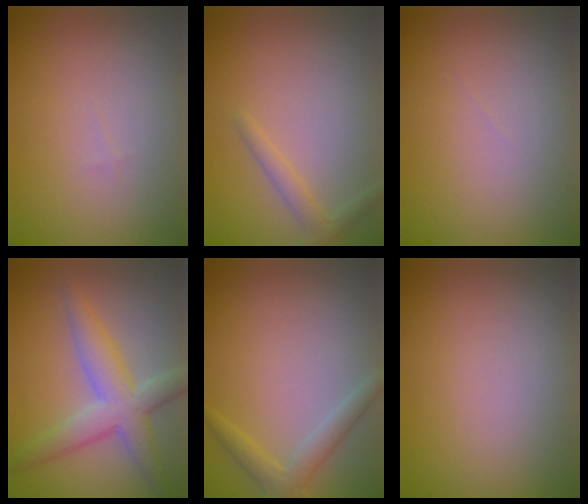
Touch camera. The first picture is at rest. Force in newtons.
{"total": 1.6, "press": 1.6, "slide": 0.1}
{"total": 0.0}
{"total": 4.6, "press": 4.6, "slide": 0.0}
{"total": 2.2, "press": 2.2, "slide": 0.1}
{"total": 0.0}